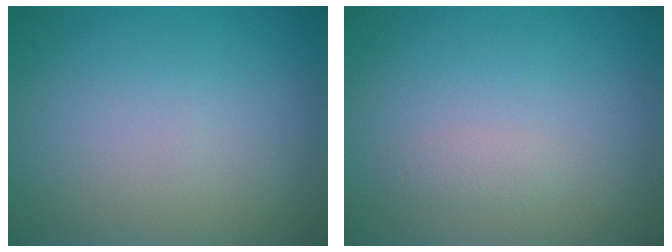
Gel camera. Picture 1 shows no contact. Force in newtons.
{"total": 0.8, "press": 0.8, "slide": 0.0}